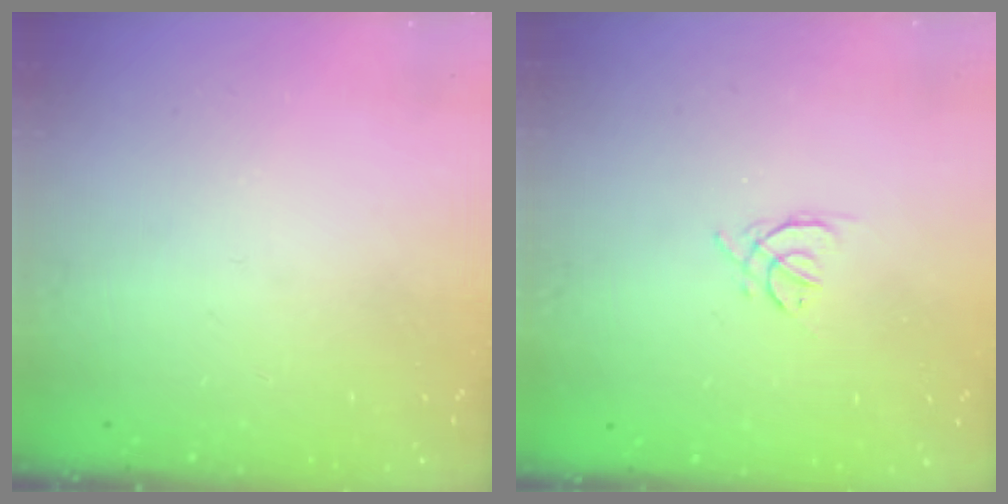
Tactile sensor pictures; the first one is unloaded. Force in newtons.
{"total": 2.4, "press": 2.3, "slide": 0.6}